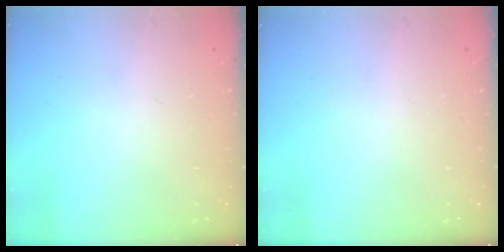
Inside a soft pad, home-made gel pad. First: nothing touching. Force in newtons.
{"total": 0.0}